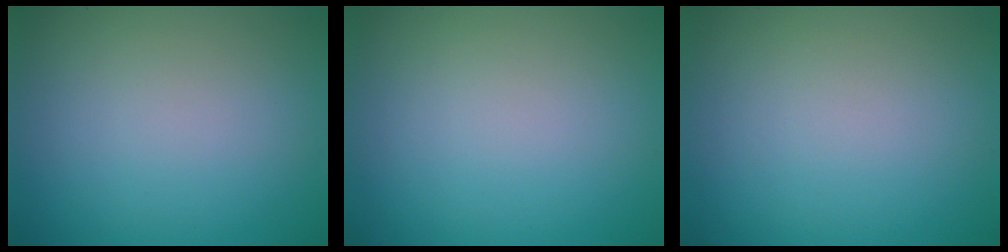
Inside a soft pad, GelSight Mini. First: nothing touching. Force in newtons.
{"total": 0.0}
{"total": 0.0}